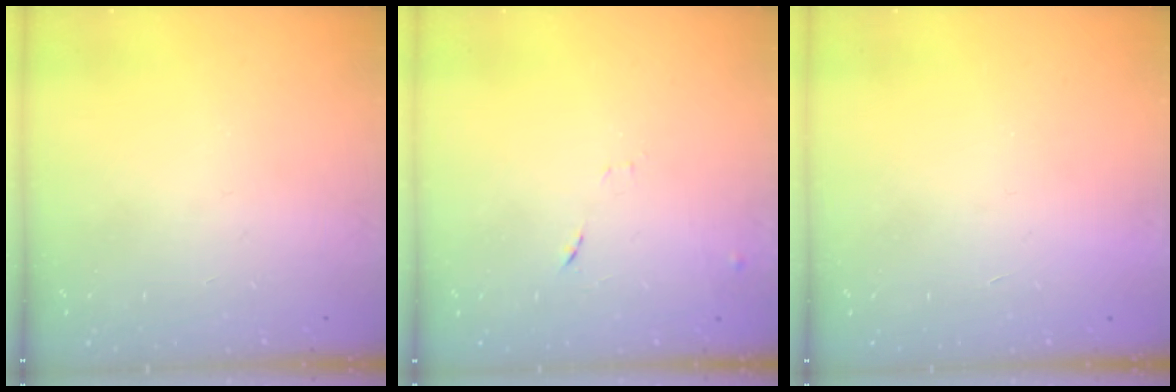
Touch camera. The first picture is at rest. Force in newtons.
{"total": 7.3, "press": 7.2, "slide": 0.7}
{"total": 1.7, "press": 1.7, "slide": 0.1}